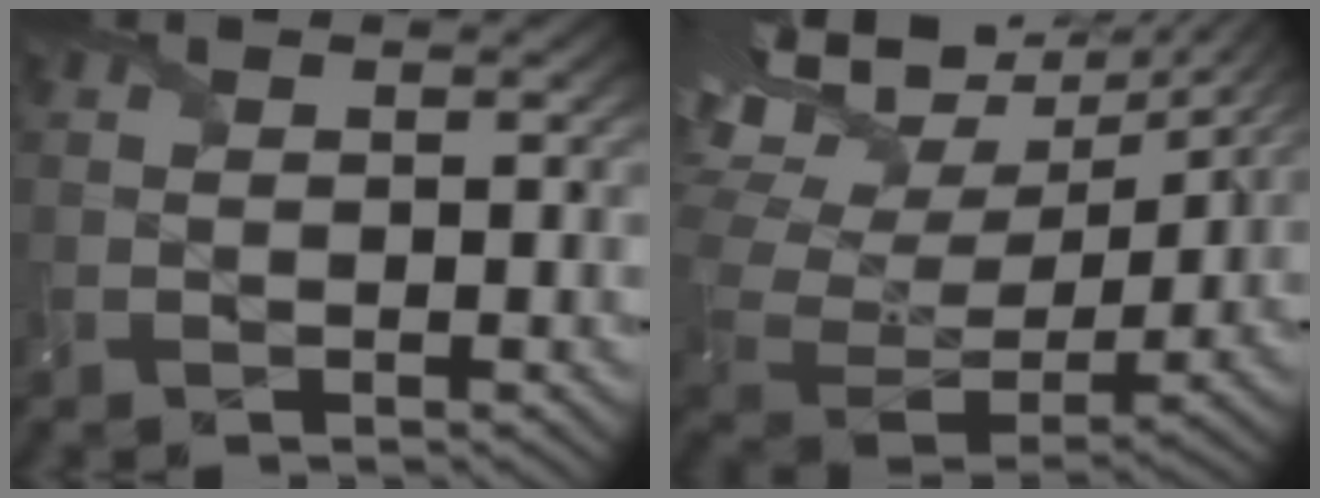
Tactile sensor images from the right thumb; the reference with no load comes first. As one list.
[{"total": 16.9, "force": [11.2, 7.7, 10.0], "torque": [-0.233, 0.036, 0.169]}]